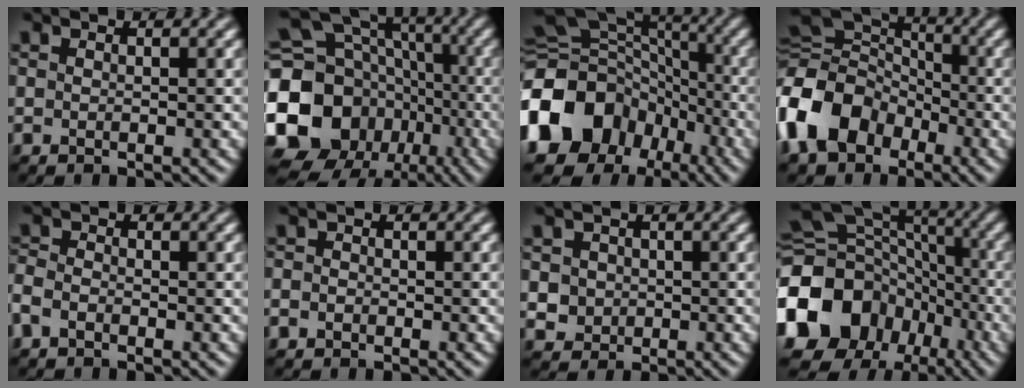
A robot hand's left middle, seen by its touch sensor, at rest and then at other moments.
{"total": 19.8, "force": [-4.7, 17.5, 7.9], "torque": [-0.183, 0.000, -0.109]}
{"total": 13.1, "force": [-5.5, 10.8, 5.2], "torque": [-0.112, 0.029, -0.112]}
{"total": 12.1, "force": [-4.3, 9.4, 6.2], "torque": [-0.148, -0.011, -0.096]}
{"total": 1.6, "force": [-1.0, 1.0, 0.7], "torque": [-0.017, 0.007, -0.033]}
{"total": 0.9, "force": [-0.5, 0.7, 0.0], "torque": [0.004, 0.006, -0.014]}
{"total": 2.4, "force": [0.3, 2.3, 0.4], "torque": [0.002, 0.012, 0.006]}
{"total": 15.0, "force": [-5.7, 12.5, 6.0], "torque": [-0.148, 0.015, -0.112]}